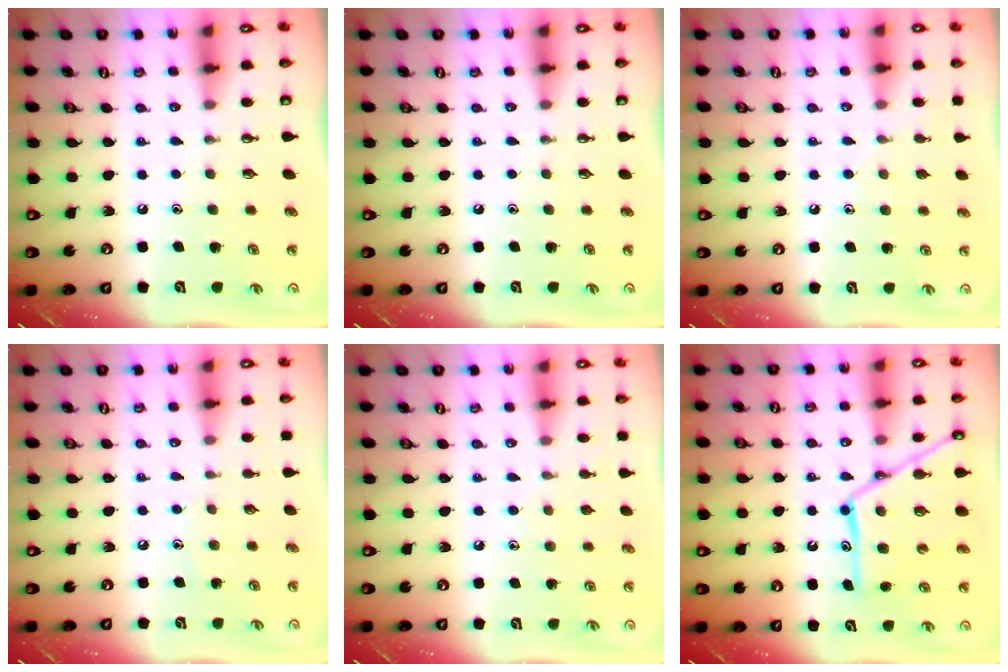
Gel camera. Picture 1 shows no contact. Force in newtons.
{"total": 0.0}
{"total": 6.8, "press": 6.8, "slide": 0.7}
{"total": 3.6, "press": 3.5, "slide": 0.3}
{"total": 5.0, "press": 4.9, "slide": 0.5}
{"total": 16.8, "press": 16.8, "slide": 1.4}